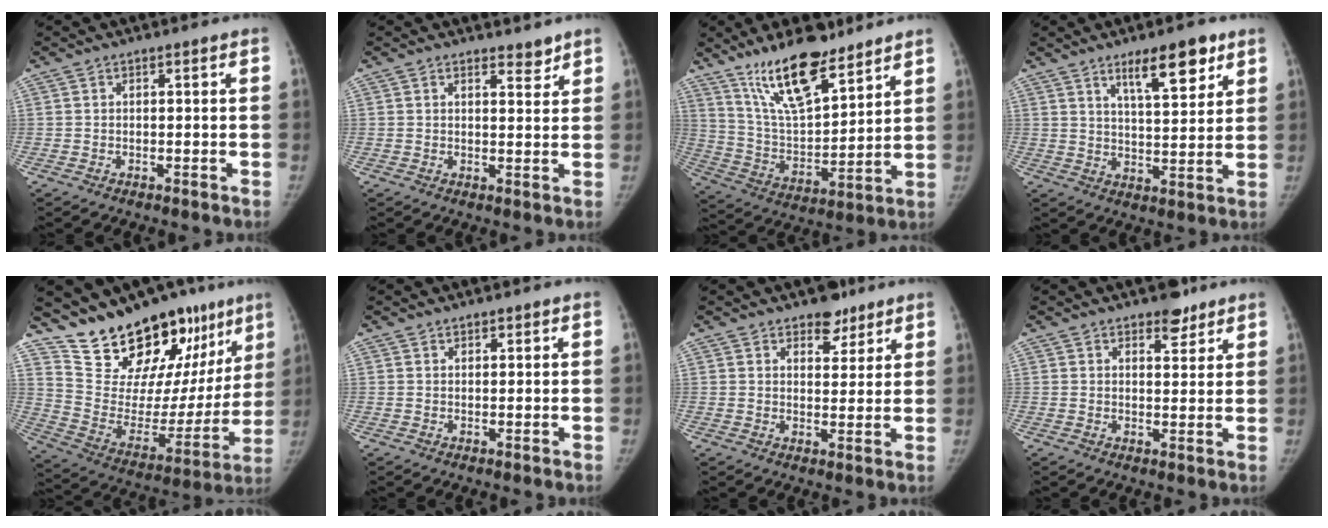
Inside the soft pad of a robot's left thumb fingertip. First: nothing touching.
{"total": 2.5, "force": [2.2, 0.9, 0.7], "torque": [0.006, -0.017, 0.031]}
{"total": 17.1, "force": [12.4, 5.6, 10.4], "torque": [-0.148, -0.070, 0.230]}
{"total": 10.3, "force": [6.3, 3.1, 7.5], "torque": [-0.095, -0.036, 0.104]}
{"total": 26.4, "force": [19.5, 11.7, 13.3], "torque": [-0.162, -0.093, 0.305]}
{"total": 1.0, "force": [0.8, 0.6, 0.1], "torque": [0.013, -0.005, 0.009]}
{"total": 5.4, "force": [3.9, 3.1, 2.0], "torque": [0.005, -0.024, 0.057]}
{"total": 4.4, "force": [3.3, 2.2, 2.1], "torque": [-0.006, -0.020, 0.047]}